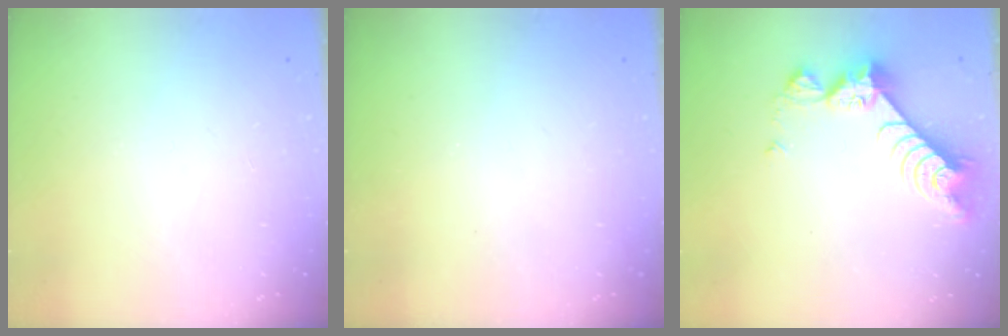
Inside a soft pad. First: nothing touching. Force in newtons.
{"total": 0.0}
{"total": 9.1, "press": 9.1, "slide": 0.6}